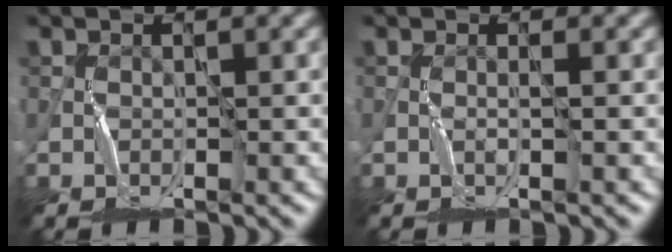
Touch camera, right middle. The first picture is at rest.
{"total": 0.6, "force": [0.0, -0.6, -0.2], "torque": [-0.002, 0.001, 0.000]}